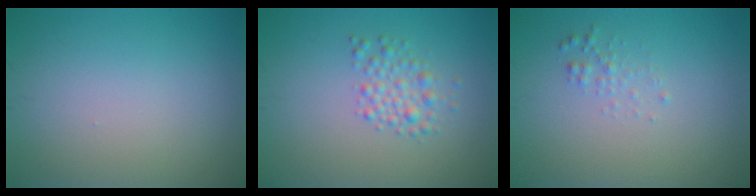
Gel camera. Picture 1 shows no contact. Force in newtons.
{"total": 2.2, "press": 2.2, "slide": 0.1}
{"total": 0.9, "press": 0.9, "slide": 0.1}